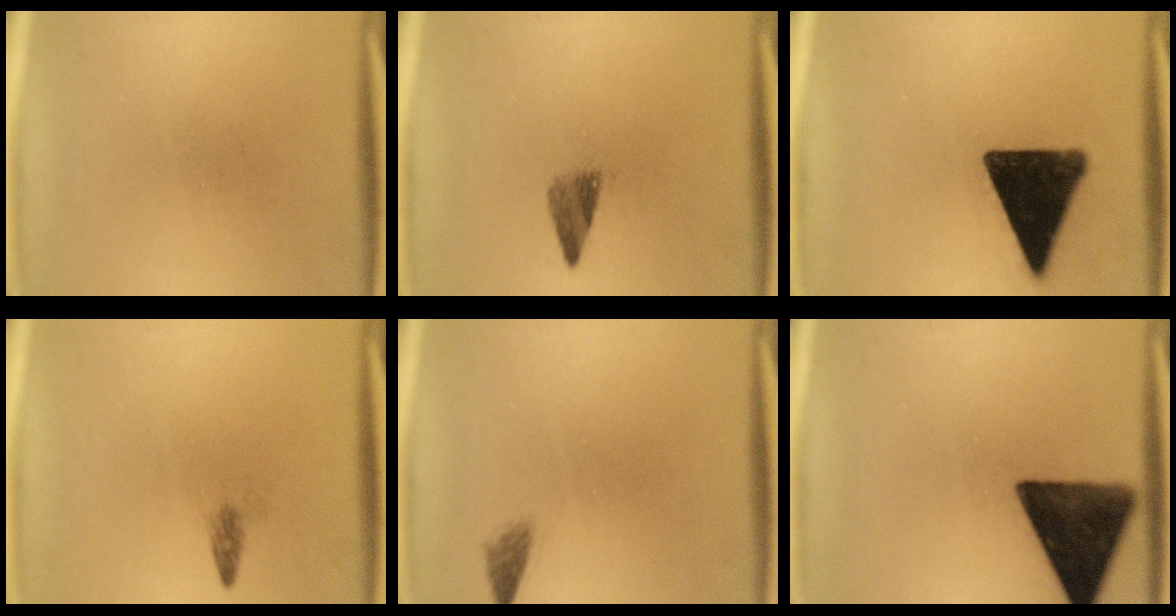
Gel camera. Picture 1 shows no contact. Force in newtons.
{"total": 2.9}
{"total": 16.8}
{"total": 1.1}
{"total": 1.3}
{"total": 15.0}